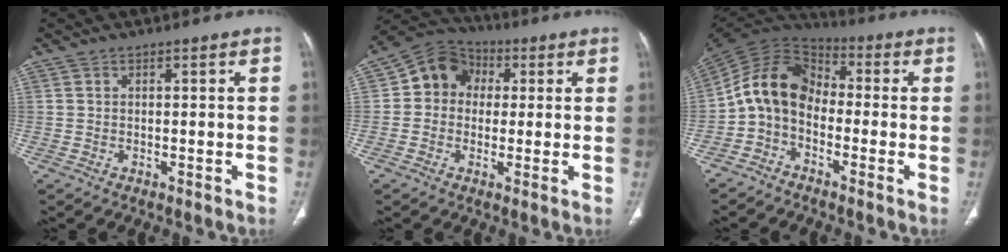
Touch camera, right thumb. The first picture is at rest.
{"total": 9.6, "force": [1.1, 8.4, 4.4], "torque": [-0.050, 0.020, 0.003]}
{"total": 11.6, "force": [-2.4, 8.5, 7.6], "torque": [-0.128, 0.062, -0.063]}